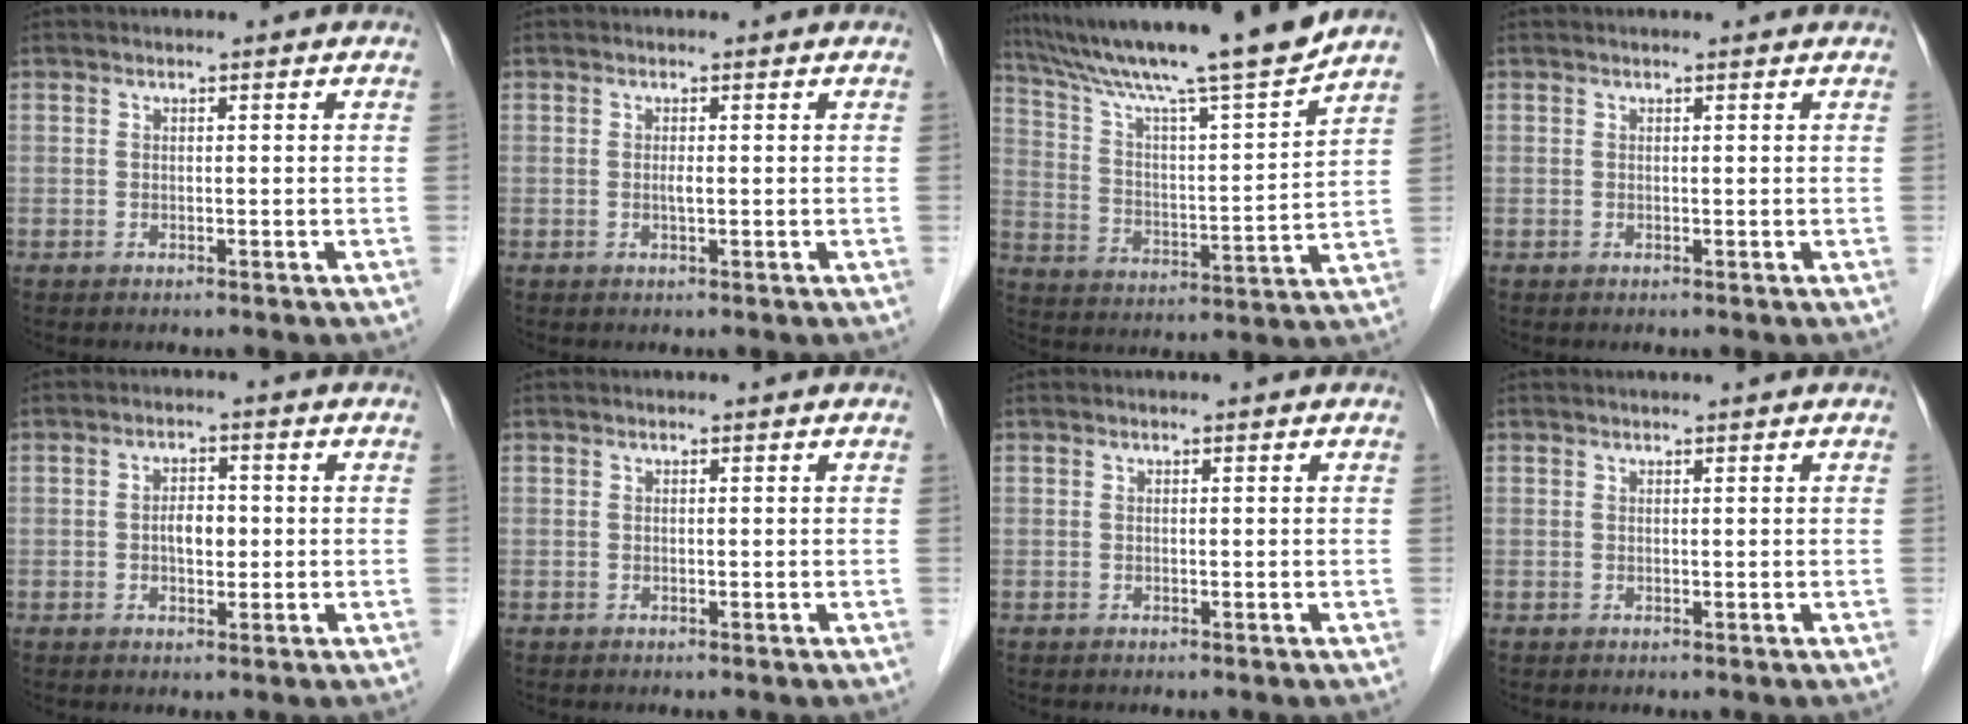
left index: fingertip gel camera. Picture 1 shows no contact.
{"total": 0.7, "force": [-0.1, 0.1, 0.6], "torque": [-0.017, -0.002, -0.003]}
{"total": 19.4, "force": [16.7, -1.4, 9.7], "torque": [-0.167, -0.013, 0.265]}
{"total": 1.8, "force": [1.7, 0.4, 0.4], "torque": [-0.013, 0.018, 0.016]}
{"total": 3.1, "force": [-0.4, 1.7, 2.6], "torque": [-0.047, 0.006, -0.006]}
{"total": 0.0}
{"total": 0.0}
{"total": 1.3, "force": [1.2, -0.1, 0.5], "torque": [-0.006, 0.017, 0.021]}